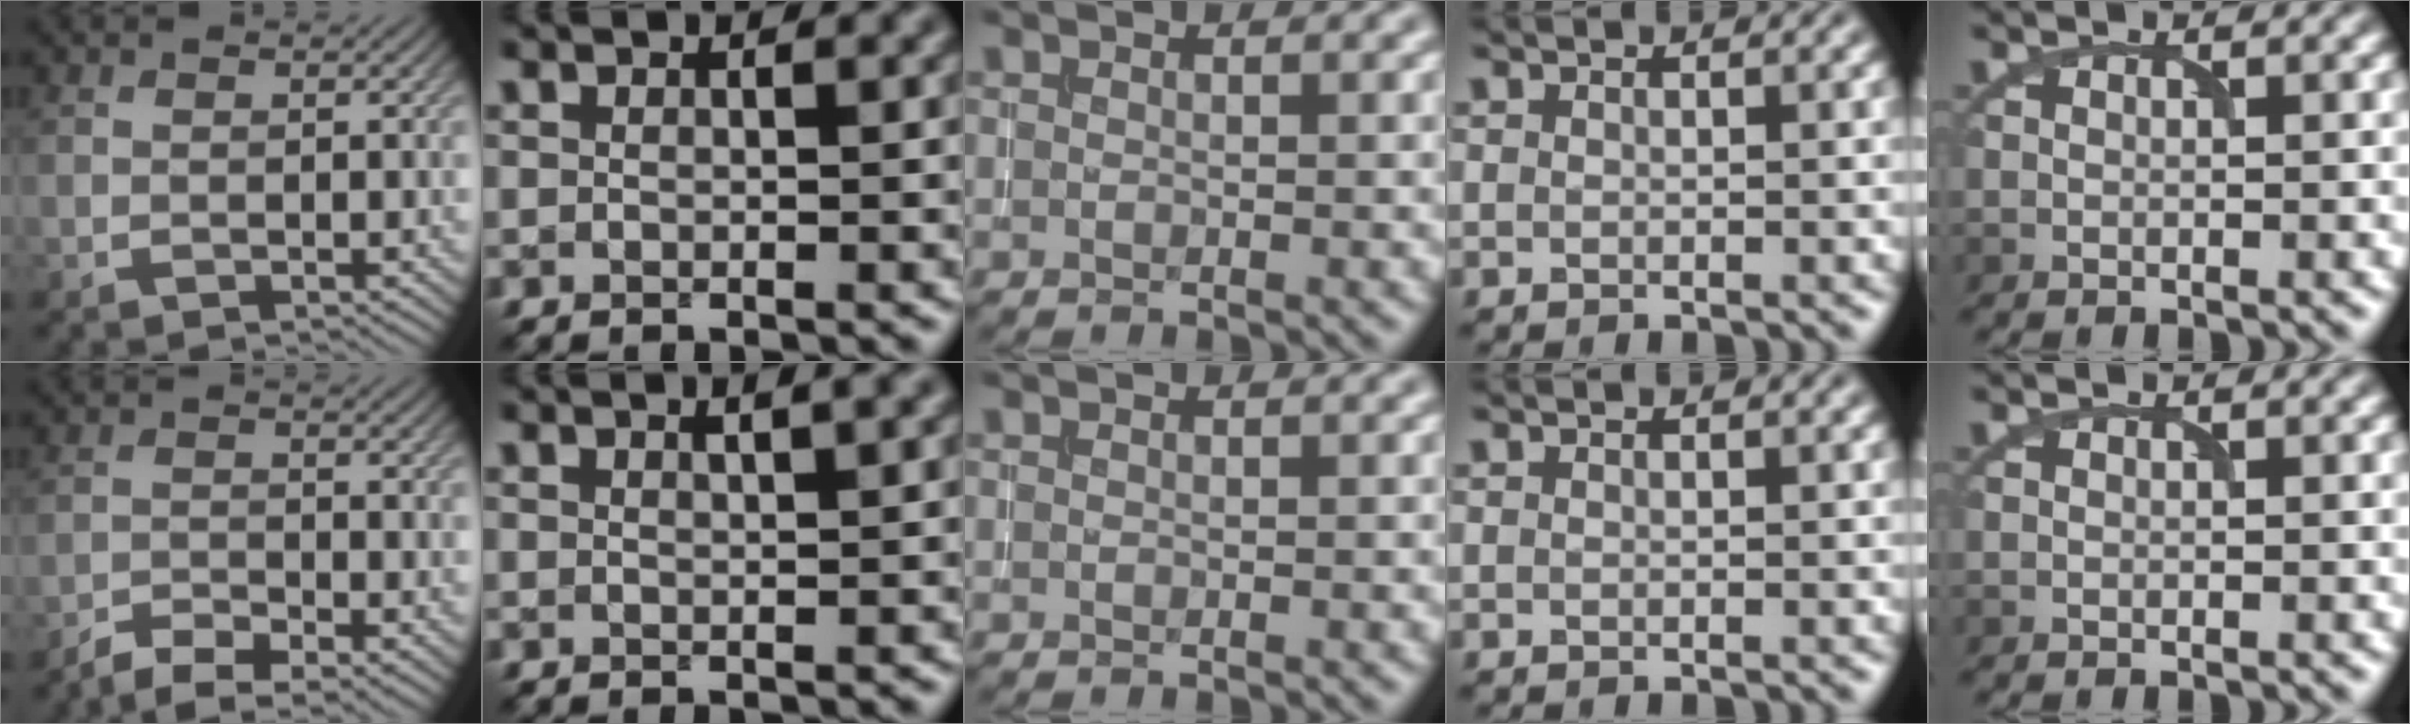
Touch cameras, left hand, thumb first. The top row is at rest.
{"thumb": {"total": 4.4, "force": [-3.5, 1.0, 2.5], "torque": [-0.048, -0.005, -0.063]}, "index": {"total": 1.7, "force": [0.9, 0.4, 1.4], "torque": [-0.017, 0.003, 0.011]}}